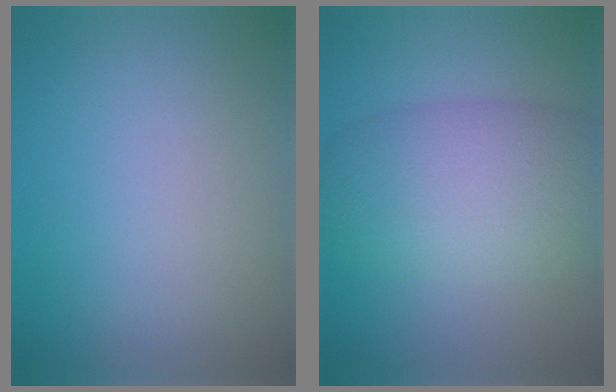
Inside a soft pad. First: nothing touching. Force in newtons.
{"total": 8.0, "press": 8.0, "slide": 0.1}